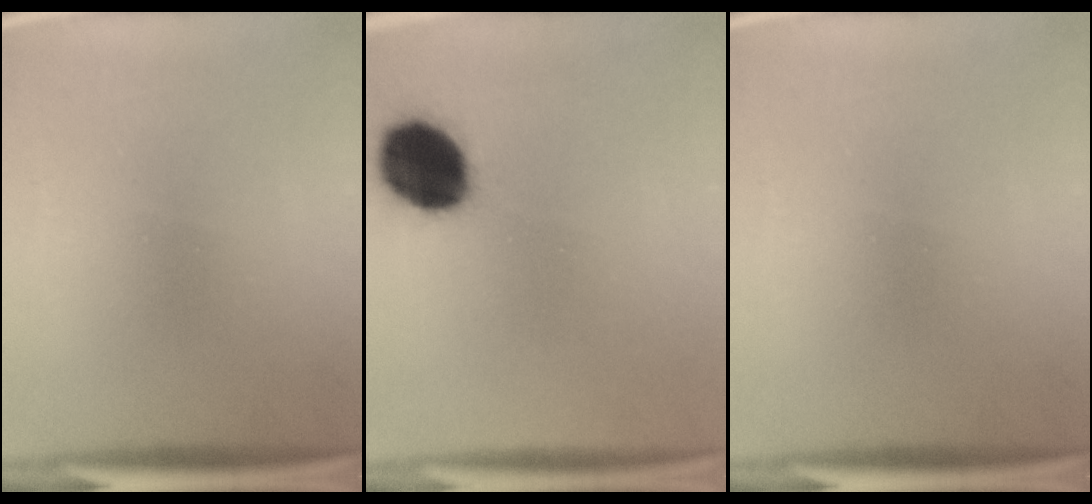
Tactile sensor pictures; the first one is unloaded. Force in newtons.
{"total": 15.5}
{"total": 0.0}